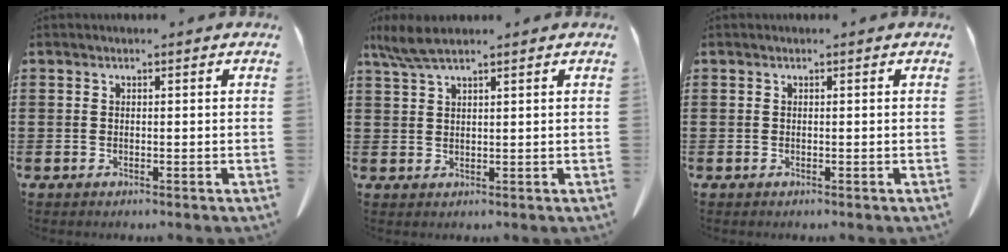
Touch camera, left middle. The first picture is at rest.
{"total": 3.9, "force": [2.9, 0.5, 2.6], "torque": [-0.057, 0.001, 0.053]}
{"total": 0.0}